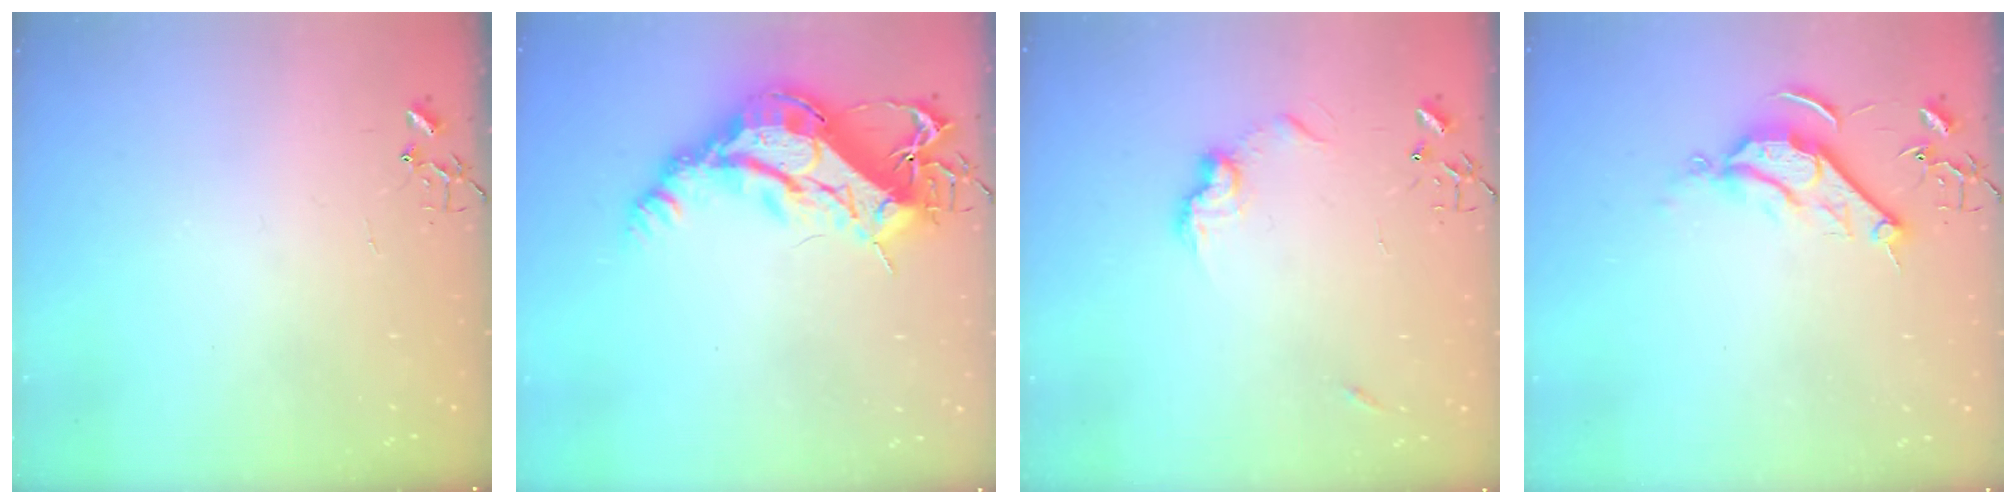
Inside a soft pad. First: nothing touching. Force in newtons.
{"total": 20.3, "press": 20.2, "slide": 2.1}
{"total": 8.8, "press": 8.8, "slide": 0.4}
{"total": 9.1, "press": 9.1, "slide": 0.1}